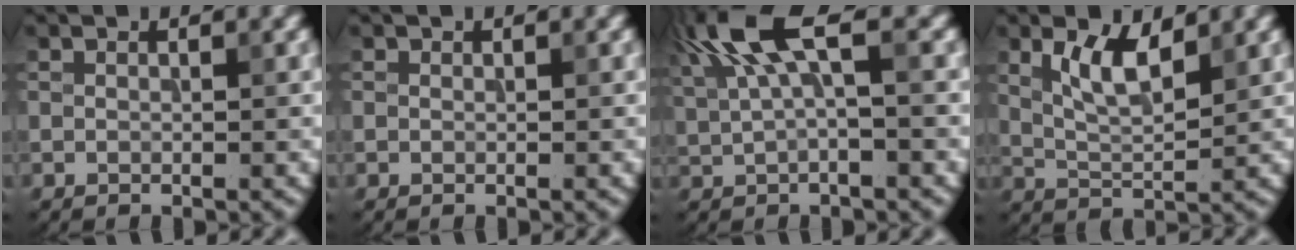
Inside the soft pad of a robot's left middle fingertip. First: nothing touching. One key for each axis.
{"total": 0.0}
{"total": 6.6, "fx": 2.5, "fy": 2.0, "fz": 5.7, "tx": -0.121, "ty": 0.016, "tz": 0.046}
{"total": 4.1, "fx": 1.9, "fy": 1.5, "fz": 3.3, "tx": -0.069, "ty": 0.000, "tz": 0.037}